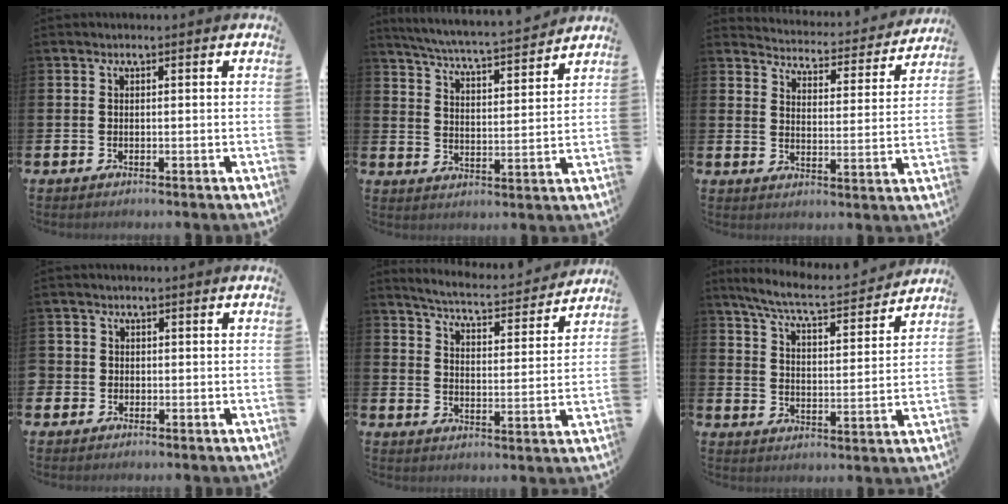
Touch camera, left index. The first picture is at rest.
{"total": 5.9, "force": [5.8, -0.1, 1.4], "torque": [-0.055, -0.046, 0.099]}
{"total": 4.3, "force": [4.2, 0.7, 0.4], "torque": [-0.026, -0.041, 0.066]}
{"total": 1.4, "force": [-0.2, 1.4, 0.0], "torque": [0.000, 0.003, -0.009]}
{"total": 5.1, "force": [5.0, 0.2, 1.1], "torque": [-0.046, -0.039, 0.082]}
{"total": 6.9, "force": [6.4, 0.6, 2.5], "torque": [-0.079, -0.043, 0.108]}